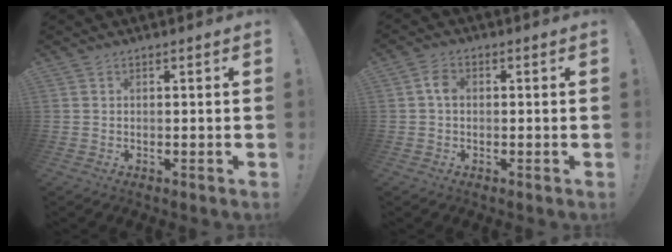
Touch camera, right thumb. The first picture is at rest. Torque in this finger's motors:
{"motor_torque": [-0.17, -0.30, -0.68, -0.77, -0.07]}